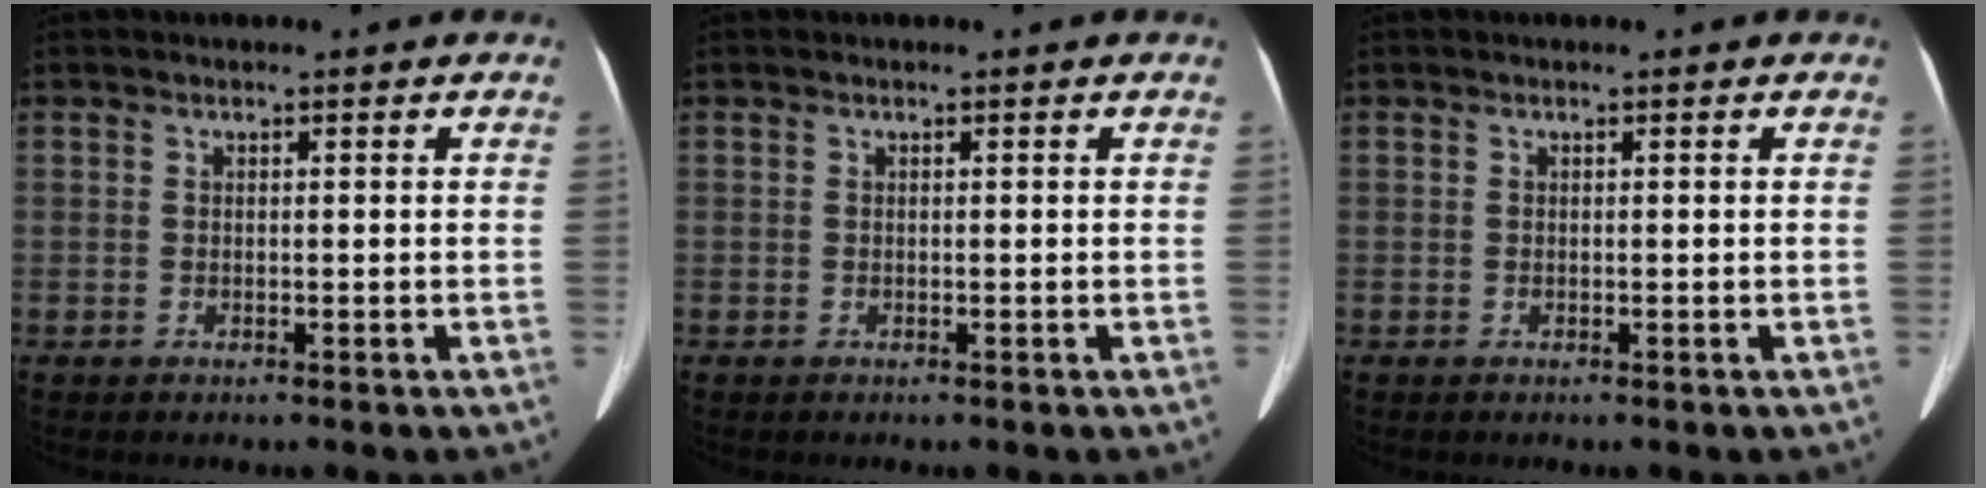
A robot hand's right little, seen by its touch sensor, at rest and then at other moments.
{"total": 0.0}
{"total": 0.0}